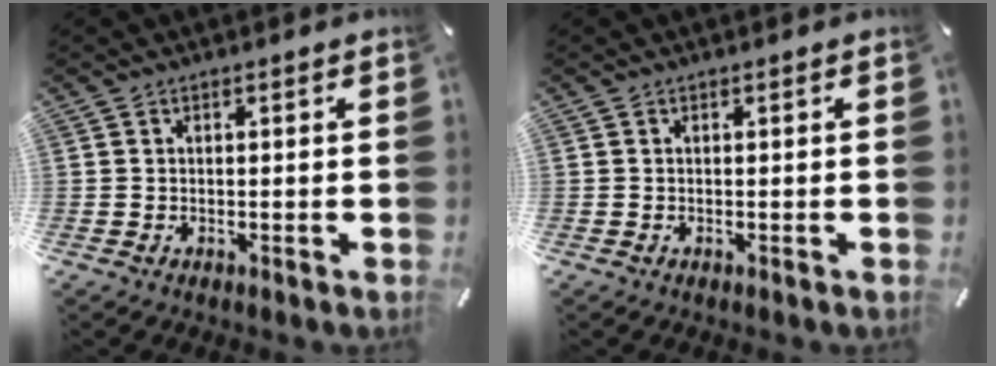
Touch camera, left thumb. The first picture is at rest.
{"total": 0.0}